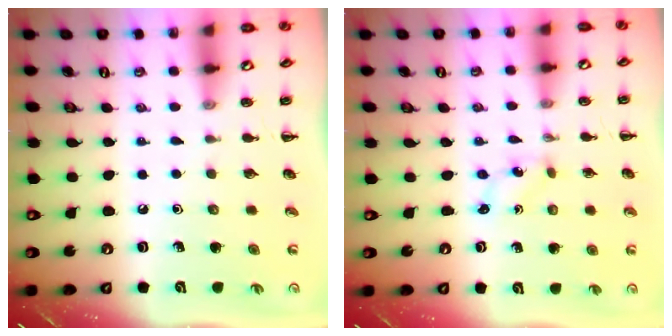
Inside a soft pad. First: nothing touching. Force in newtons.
{"total": 0.0}